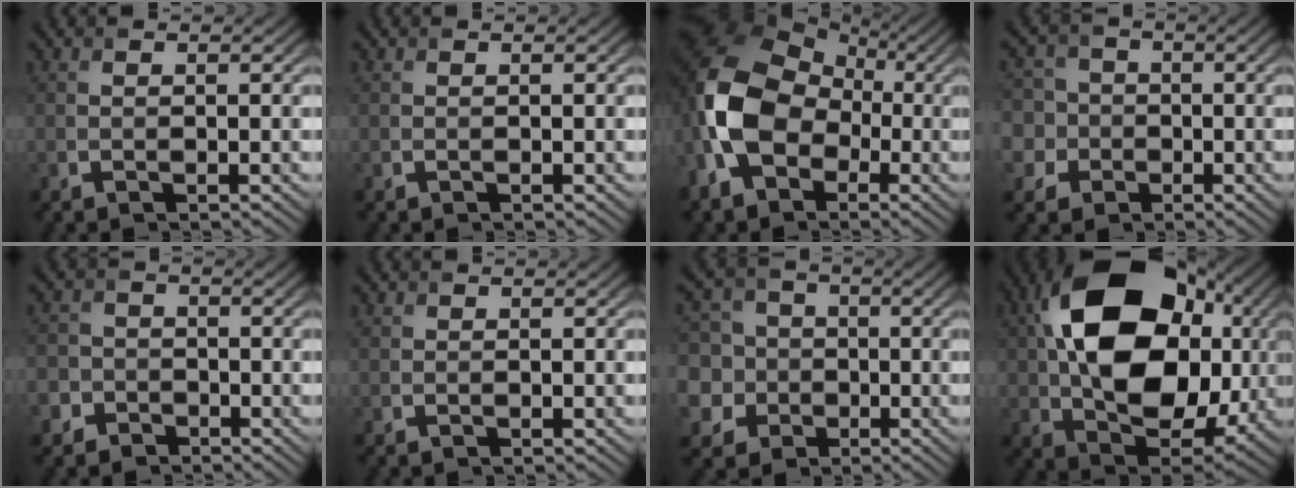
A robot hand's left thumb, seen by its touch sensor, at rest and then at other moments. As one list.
[{"total": 0.0}, {"total": 15.2, "force": [-2.6, 10.9, 10.3], "torque": [-0.249, -0.011, -0.059]}, {"total": 8.2, "force": [-1.0, 7.6, 2.7], "torque": [-0.094, 0.016, -0.062]}, {"total": 4.1, "force": [-2.5, 3.2, 0.7], "torque": [-0.006, 0.001, -0.065]}, {"total": 0.0}, {"total": 10.7, "force": [-1.2, 10.0, 3.5], "torque": [-0.143, 0.010, -0.058]}, {"total": 19.7, "force": [3.2, 13.4, 14.1], "torque": [-0.258, -0.008, 0.061]}]